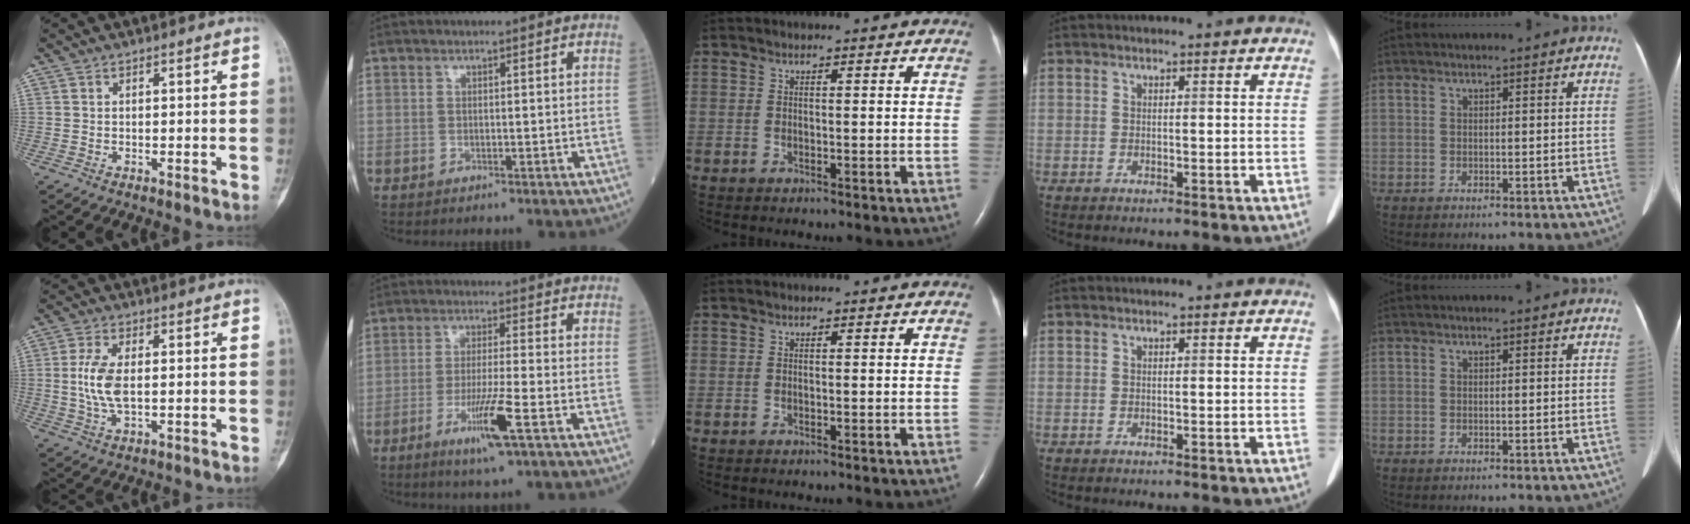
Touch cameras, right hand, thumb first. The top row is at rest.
{"thumb": {"total": 7.0, "force": [0.1, 3.3, 6.2], "torque": [-0.135, -0.001, 0.000]}, "index": {"total": 8.2, "force": [-3.8, -0.3, 7.3], "torque": [-0.138, -0.018, -0.069]}}